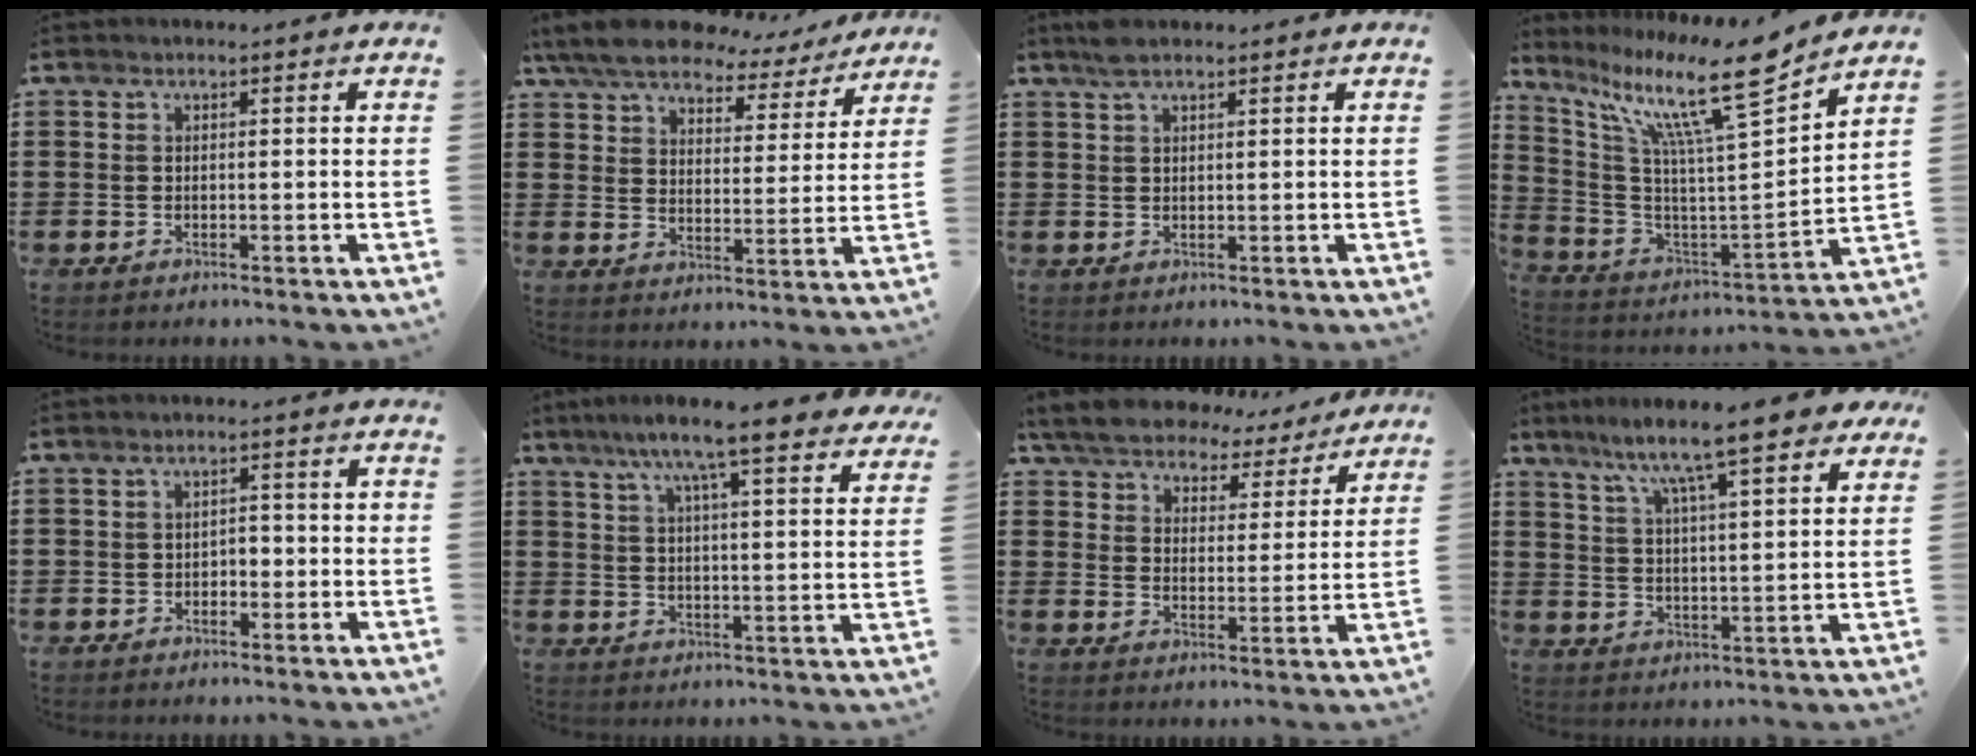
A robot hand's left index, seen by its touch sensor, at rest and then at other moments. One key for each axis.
{"total": 8.1, "fx": 7.4, "fy": 2.1, "fz": 2.7, "tx": -0.078, "ty": -0.038, "tz": 0.129}
{"total": 2.8, "fx": 2.1, "fy": 0.7, "fz": 1.7, "tx": -0.038, "ty": 0.005, "tz": 0.038}
{"total": 13.8, "fx": 10.1, "fy": 1.4, "fz": 9.3, "tx": -0.198, "ty": -0.065, "tz": 0.157}
{"total": 2.0, "fx": -1.3, "fy": 1.2, "fz": 0.8, "tx": -0.020, "ty": 0.005, "tz": -0.030}
{"total": 8.9, "fx": 7.2, "fy": 0.3, "fz": 5.2, "tx": -0.115, "ty": -0.027, "tz": 0.121}
{"total": 6.5, "fx": 6.3, "fy": 1.3, "fz": 1.1, "tx": -0.056, "ty": -0.039, "tz": 0.111}
{"total": 9.0, "fx": 7.5, "fy": 0.6, "fz": 5.0, "tx": -0.120, "ty": -0.038, "tz": 0.121}